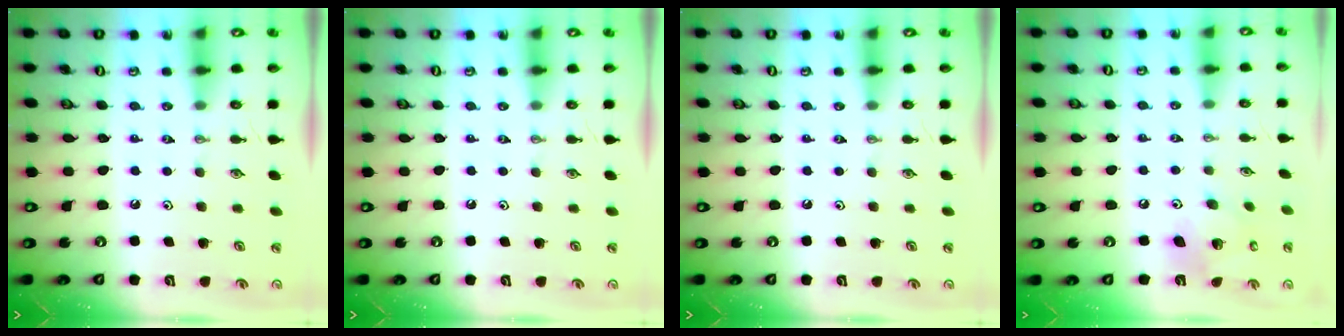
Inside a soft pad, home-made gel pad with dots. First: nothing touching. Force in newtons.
{"total": 0.0}
{"total": 0.0}
{"total": 11.2, "press": 11.1, "slide": 1.1}